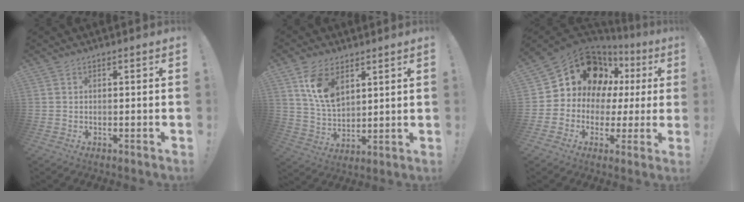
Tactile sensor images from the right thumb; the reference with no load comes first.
{"total": 11.3, "force": [6.0, 6.5, 7.0], "torque": [-0.123, -0.025, 0.114]}
{"total": 15.3, "force": [8.1, 10.4, 7.7], "torque": [-0.120, -0.054, 0.162]}